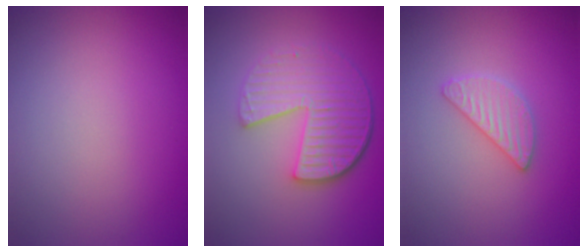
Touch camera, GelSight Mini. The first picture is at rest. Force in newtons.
{"total": 5.7, "press": 4.2, "slide": 3.9}
{"total": 2.4, "press": 2.3, "slide": 0.3}